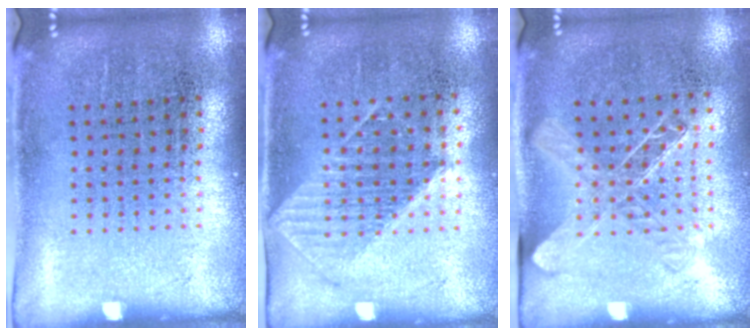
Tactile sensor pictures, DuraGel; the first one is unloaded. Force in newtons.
{"total": 1.1, "press": 1.0, "slide": 0.4}
{"total": 1.4, "press": 1.2, "slide": 0.6}